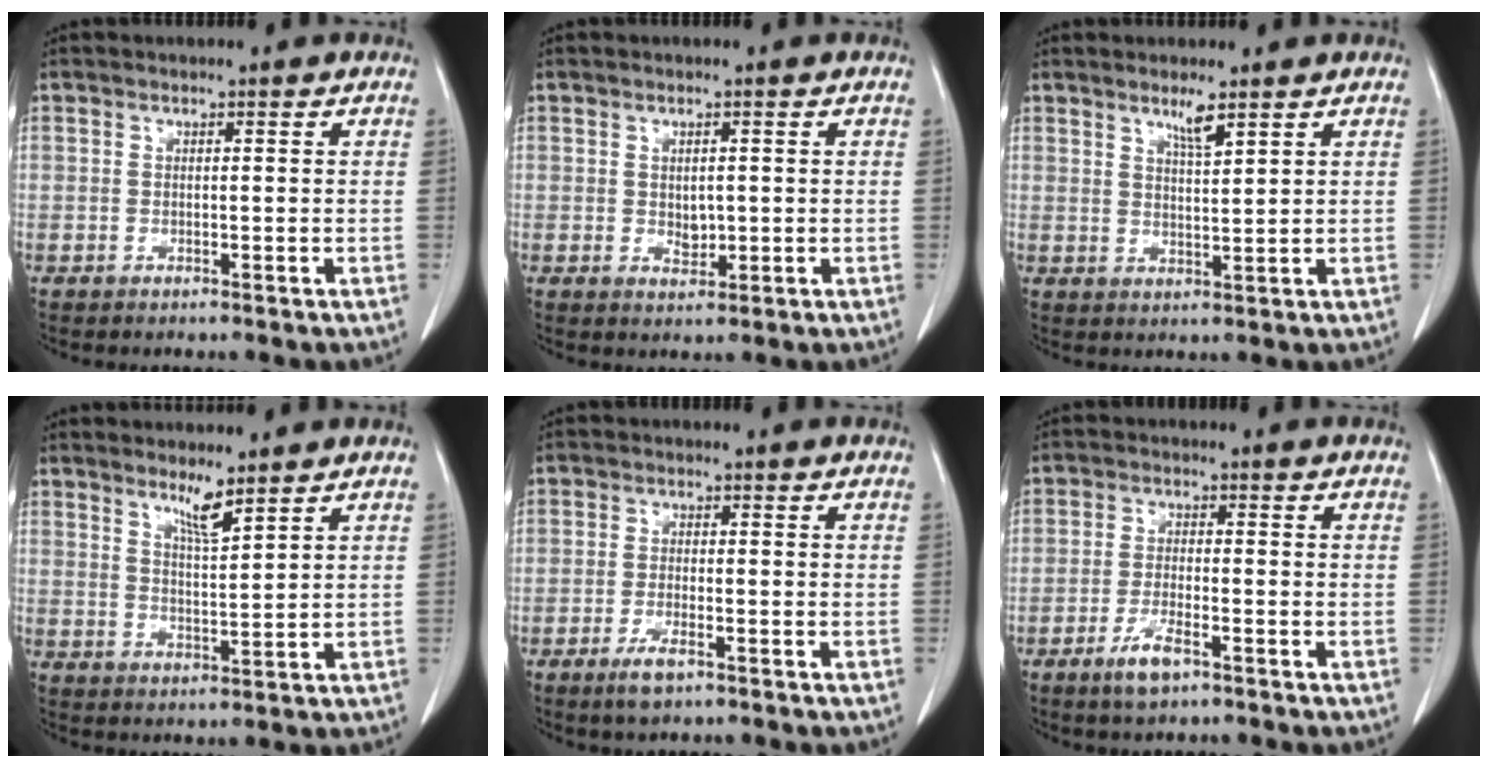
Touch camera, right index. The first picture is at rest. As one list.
[{"total": 2.2, "force": [0.1, 1.4, 1.7], "torque": [-0.027, -0.004, 0.008]}, {"total": 3.1, "force": [2.3, 0.0, 2.1], "torque": [-0.042, -0.005, 0.043]}, {"total": 3.8, "force": [3.0, -0.1, 2.3], "torque": [-0.043, -0.014, 0.057]}, {"total": 3.4, "force": [-2.2, 0.8, 2.5], "torque": [-0.054, -0.004, -0.036]}, {"total": 4.4, "force": [-2.8, 1.0, 3.2], "torque": [-0.070, -0.003, -0.047]}]